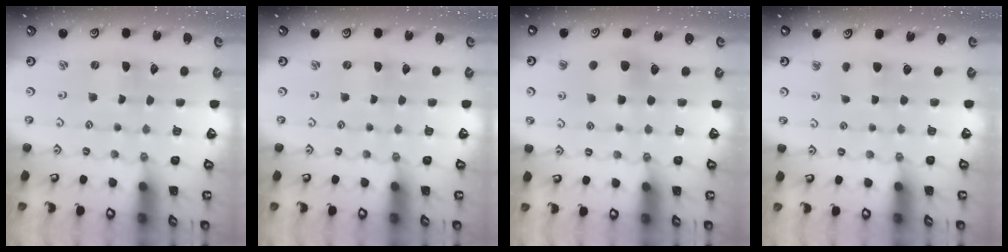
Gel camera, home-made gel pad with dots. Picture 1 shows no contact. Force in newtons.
{"total": 0.0}
{"total": 7.3, "press": 7.3, "slide": 0.6}
{"total": 3.9, "press": 3.8, "slide": 0.6}